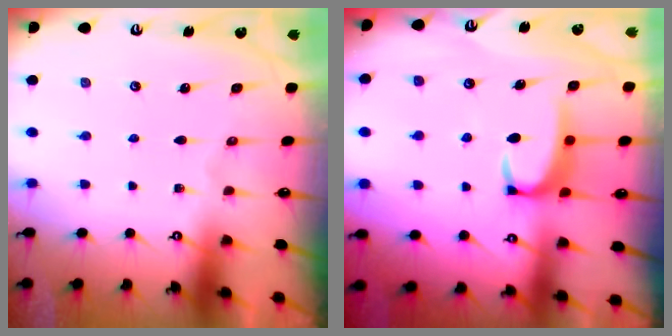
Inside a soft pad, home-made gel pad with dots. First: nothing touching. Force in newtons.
{"total": 3.4, "press": 3.4, "slide": 0.6}